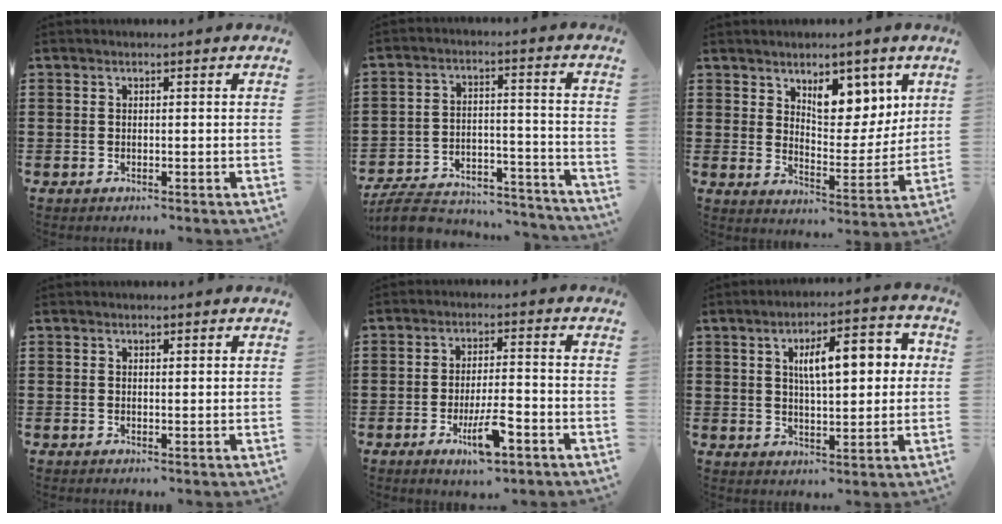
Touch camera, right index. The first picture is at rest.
{"total": 8.1, "force": [-7.5, 1.7, 2.6], "torque": [-0.049, 0.016, -0.147]}
{"total": 8.4, "force": [5.1, 4.5, 4.9], "torque": [-0.070, -0.021, 0.085]}
{"total": 0.6, "force": [0.4, 0.3, 0.3], "torque": [-0.007, 0.002, 0.008]}
{"total": 7.1, "force": [-3.3, 1.8, 6.0], "torque": [-0.113, -0.004, -0.058]}
{"total": 9.0, "force": [2.1, 3.3, 8.0], "torque": [-0.133, 0.002, 0.028]}